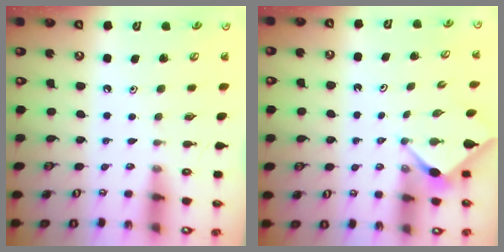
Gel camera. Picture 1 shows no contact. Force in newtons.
{"total": 2.9, "press": 2.8, "slide": 0.4}